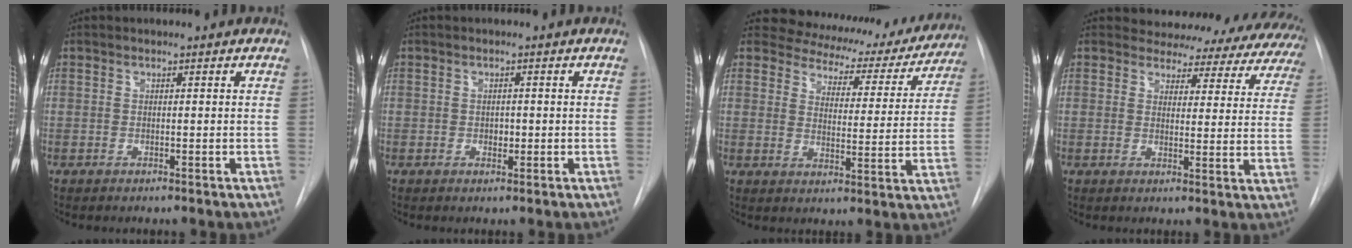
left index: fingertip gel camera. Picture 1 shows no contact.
{"total": 1.3, "force": [-0.2, 0.9, 0.8], "torque": [-0.011, 0.001, -0.001]}
{"total": 17.0, "force": [15.1, 6.7, 3.9], "torque": [-0.032, -0.013, 0.165]}
{"total": 19.9, "force": [18.7, 5.9, 3.3], "torque": [-0.029, -0.059, 0.190]}